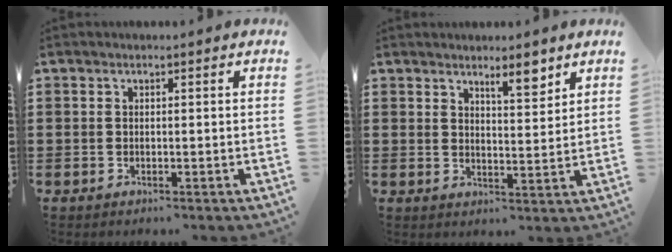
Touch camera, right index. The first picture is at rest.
{"total": 4.6, "force": [3.7, 1.0, 2.5], "torque": [-0.033, -0.010, 0.060]}